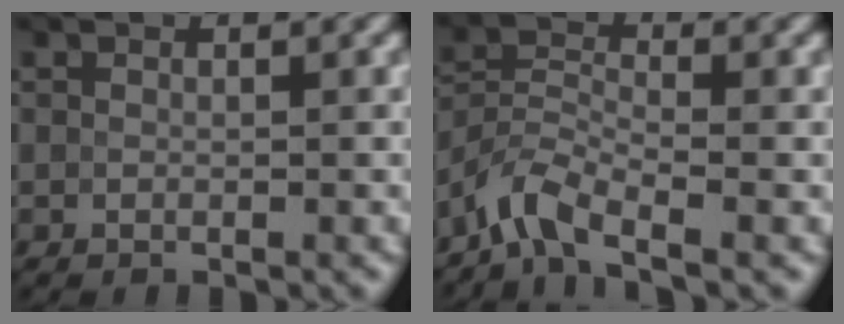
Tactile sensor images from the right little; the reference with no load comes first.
{"total": 3.9, "force": [-3.1, 1.1, 2.2], "torque": [-0.045, 0.002, -0.075]}